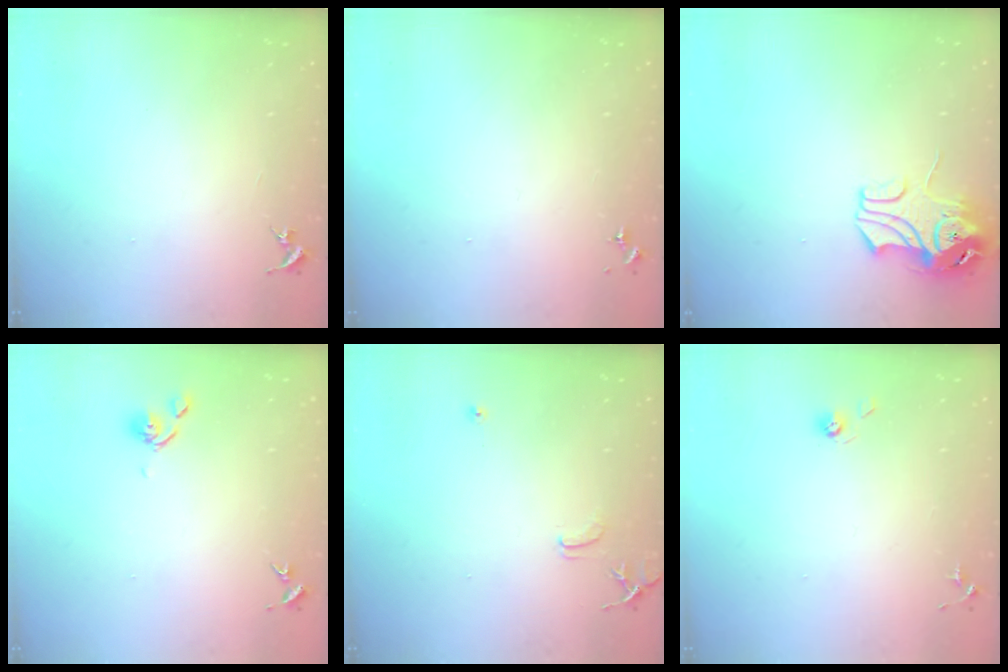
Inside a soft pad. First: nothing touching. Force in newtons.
{"total": 0.0}
{"total": 9.1, "press": 9.0, "slide": 1.4}
{"total": 6.0, "press": 5.9, "slide": 0.8}
{"total": 7.9, "press": 7.9, "slide": 0.7}
{"total": 3.9, "press": 3.5, "slide": 1.7}